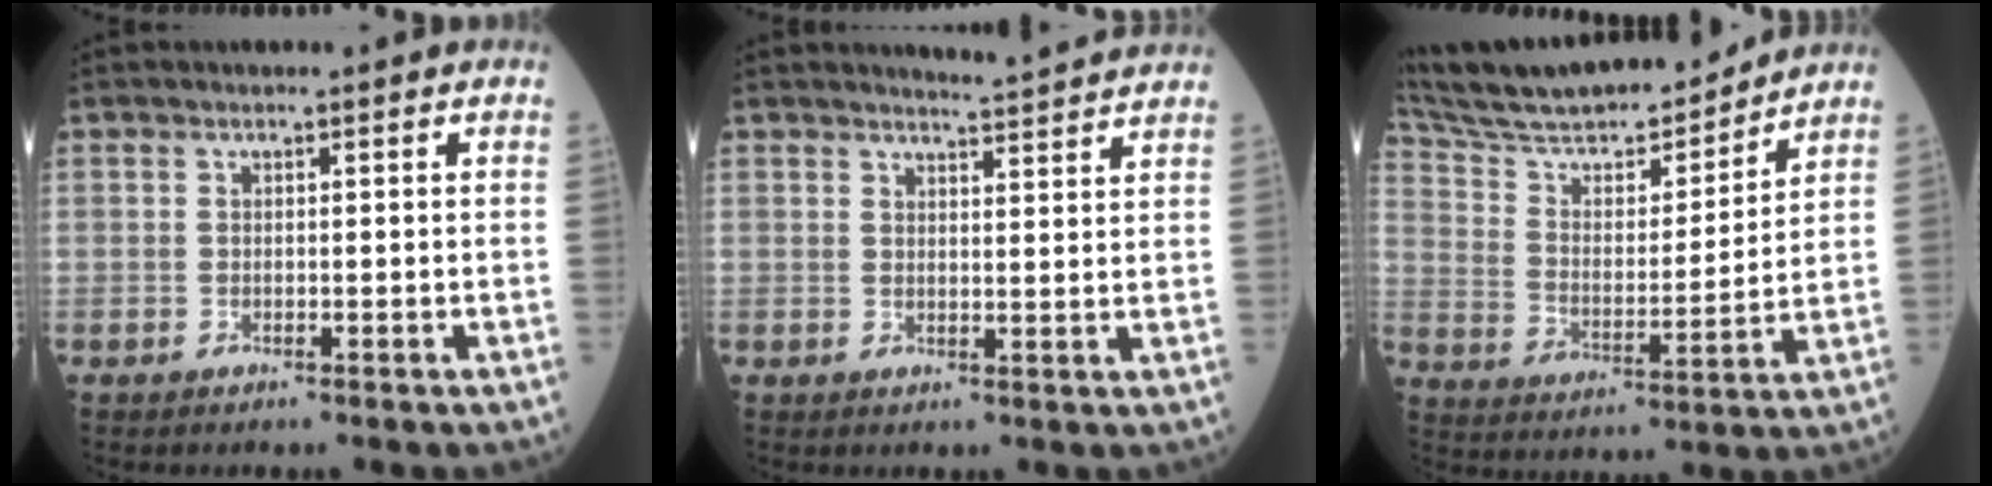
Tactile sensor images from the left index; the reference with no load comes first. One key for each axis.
{"total": 6.0, "fx": 5.8, "fy": -0.8, "fz": 1.1, "tx": -0.028, "ty": 0.001, "tz": 0.069}
{"total": 21.2, "fx": 19.0, "fy": 3.3, "fz": 8.9, "tx": -0.158, "ty": 0.009, "tz": 0.307}